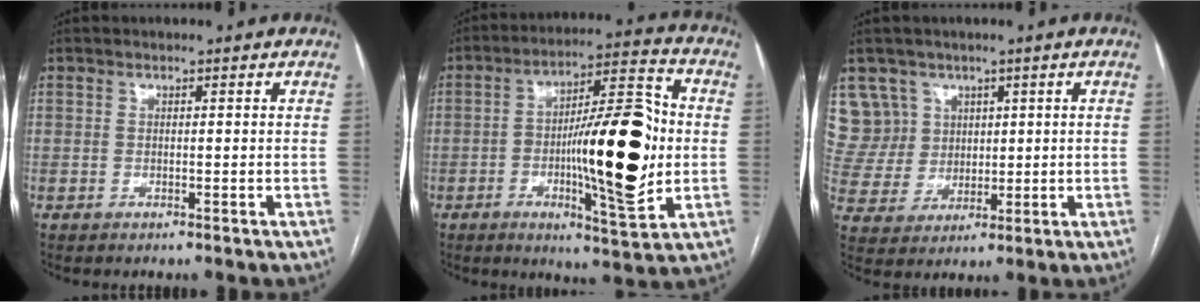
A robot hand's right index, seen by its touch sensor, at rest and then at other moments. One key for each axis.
{"total": 18.3, "fx": -1.7, "fy": 3.7, "fz": 17.8, "tx": -0.277, "ty": 0.012, "tz": -0.023}
{"total": 8.1, "fx": 3.9, "fy": 7.2, "fz": -0.1, "tx": -0.001, "ty": 0.032, "tz": 0.089}